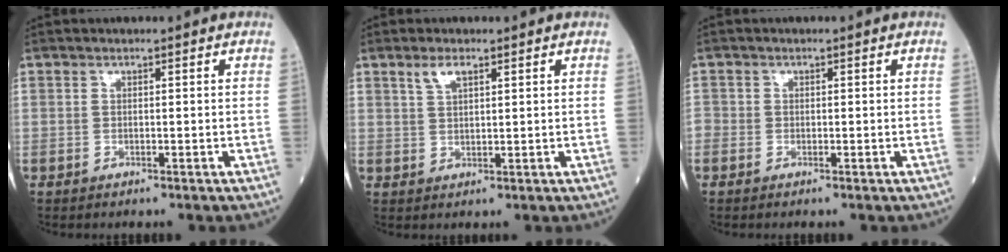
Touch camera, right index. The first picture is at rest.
{"total": 2.7, "force": [1.7, 0.8, 1.9], "torque": [-0.041, 0.004, 0.037]}
{"total": 1.3, "force": [-0.4, 1.1, 0.6], "torque": [-0.014, 0.004, -0.012]}